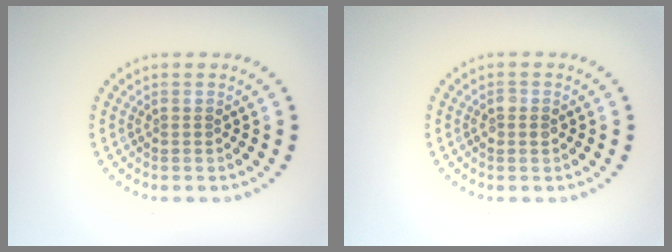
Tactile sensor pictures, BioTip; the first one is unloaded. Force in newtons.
{"total": 1.1, "press": 1.1, "slide": 0.0}